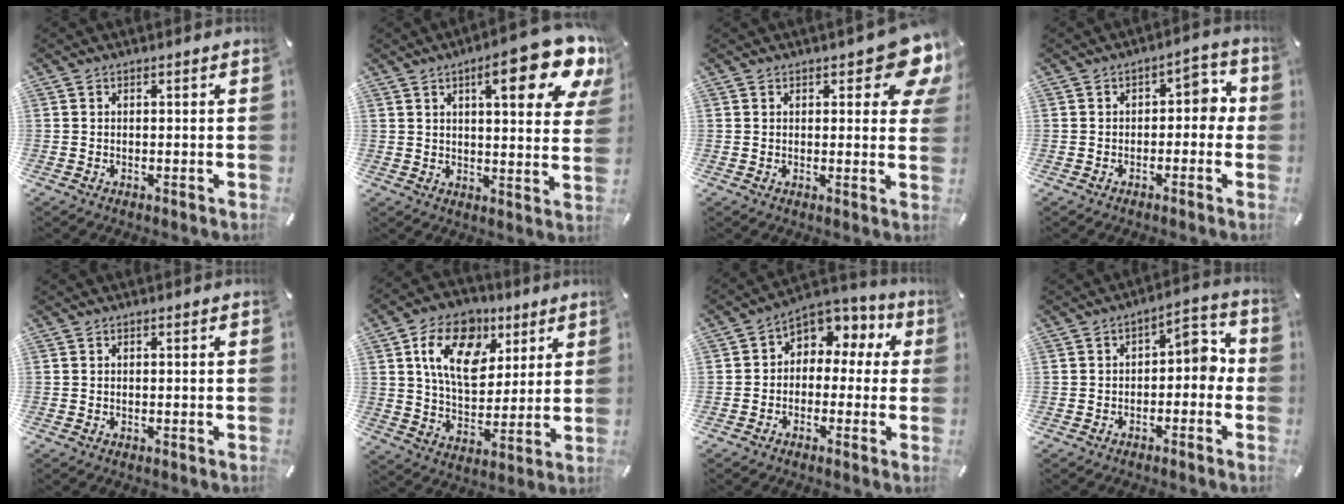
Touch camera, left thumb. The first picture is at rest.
{"total": 16.7, "force": [9.2, 4.6, 13.1], "torque": [-0.176, -0.052, 0.139]}
{"total": 9.7, "force": [5.0, 4.2, 7.2], "torque": [-0.079, -0.028, 0.083]}
{"total": 5.9, "force": [-0.3, 3.7, 4.6], "torque": [-0.057, 0.011, -0.017]}
{"total": 0.0}
{"total": 15.2, "force": [6.7, 10.3, 8.9], "torque": [-0.149, -0.010, 0.124]}
{"total": 6.2, "force": [1.4, 5.3, 2.8], "torque": [-0.051, -0.010, 0.025]}
{"total": 6.5, "force": [-0.6, 3.9, 5.2], "torque": [-0.067, 0.006, -0.022]}